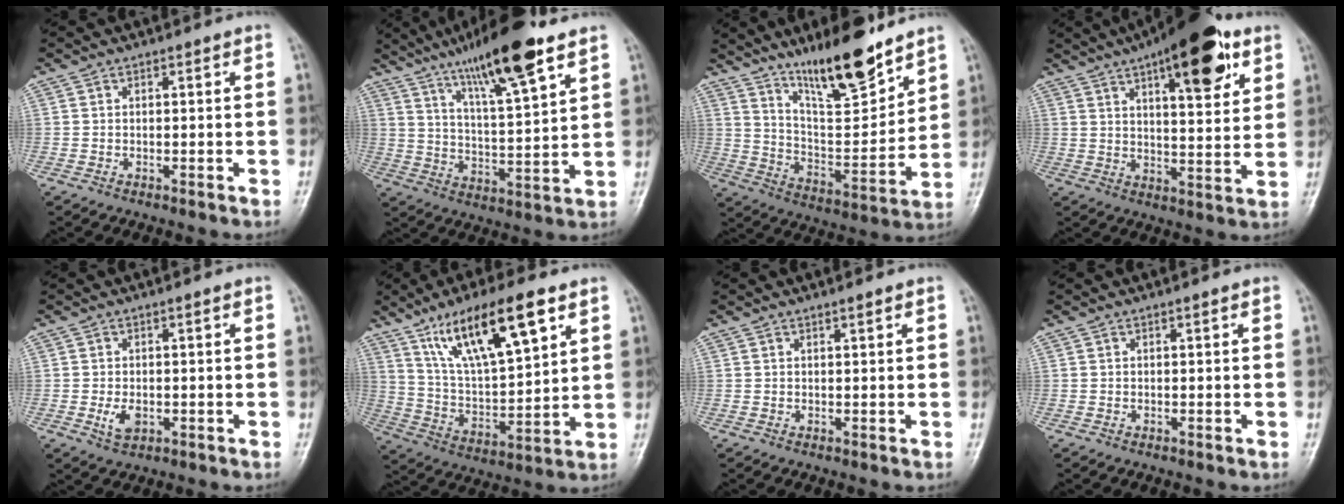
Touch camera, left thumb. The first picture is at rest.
{"total": 16.5, "force": [10.7, 2.6, 12.3], "torque": [-0.196, -0.046, 0.184]}
{"total": 16.4, "force": [12.2, 4.2, 10.1], "torque": [-0.134, -0.085, 0.216]}
{"total": 17.9, "force": [9.6, 6.2, 13.7], "torque": [-0.168, -0.030, 0.138]}
{"total": 3.1, "force": [-0.6, 1.9, 2.3], "torque": [-0.041, -0.005, -0.008]}
{"total": 17.9, "force": [9.9, 5.2, 14.0], "torque": [-0.226, -0.031, 0.187]}
{"total": 0.6, "force": [0.5, 0.1, 0.3], "torque": [-0.004, -0.002, 0.008]}
{"total": 0.0}